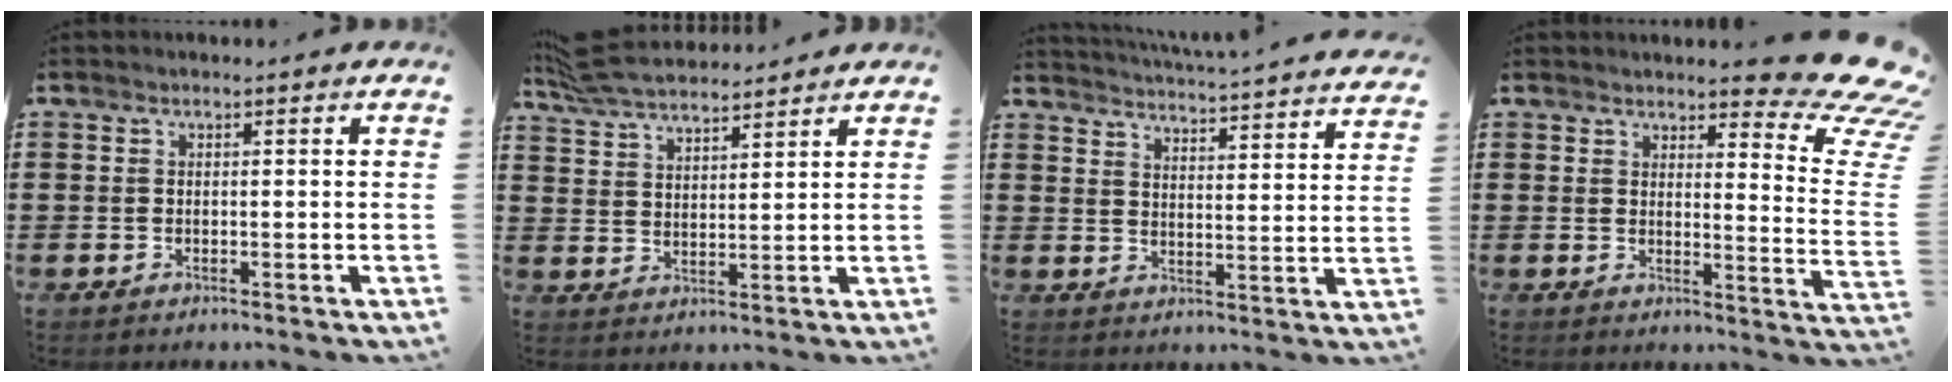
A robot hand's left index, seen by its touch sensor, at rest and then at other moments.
{"total": 6.0, "force": [5.6, 1.2, 1.9], "torque": [-0.058, -0.014, 0.104]}
{"total": 4.3, "force": [4.2, -0.7, 0.5], "torque": [-0.024, -0.042, 0.066]}
{"total": 9.4, "force": [7.4, 1.6, 5.5], "torque": [-0.082, -0.051, 0.127]}